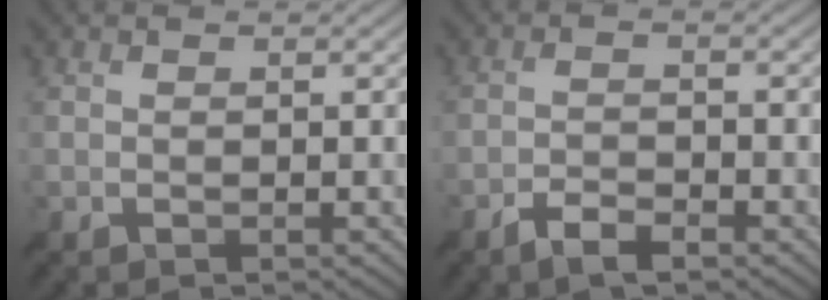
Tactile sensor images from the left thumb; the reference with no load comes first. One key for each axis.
{"total": 3.1, "fx": -2.3, "fy": 0.8, "fz": 1.9, "tx": -0.039, "ty": 0.000, "tz": -0.047}